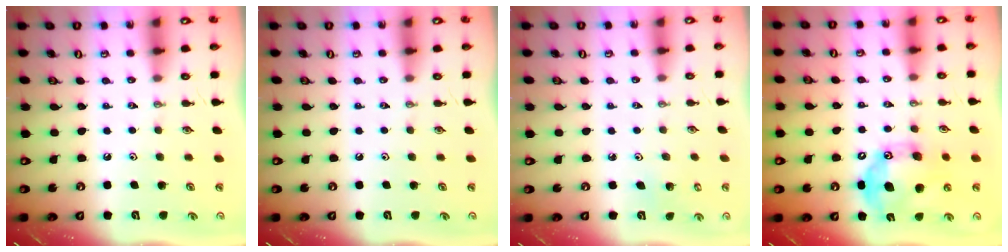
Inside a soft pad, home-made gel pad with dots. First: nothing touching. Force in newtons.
{"total": 0.0}
{"total": 3.2, "press": 3.2, "slide": 0.2}
{"total": 17.5, "press": 17.5, "slide": 0.4}